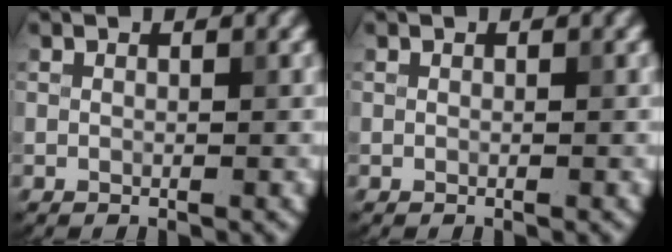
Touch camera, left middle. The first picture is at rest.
{"total": 0.0}